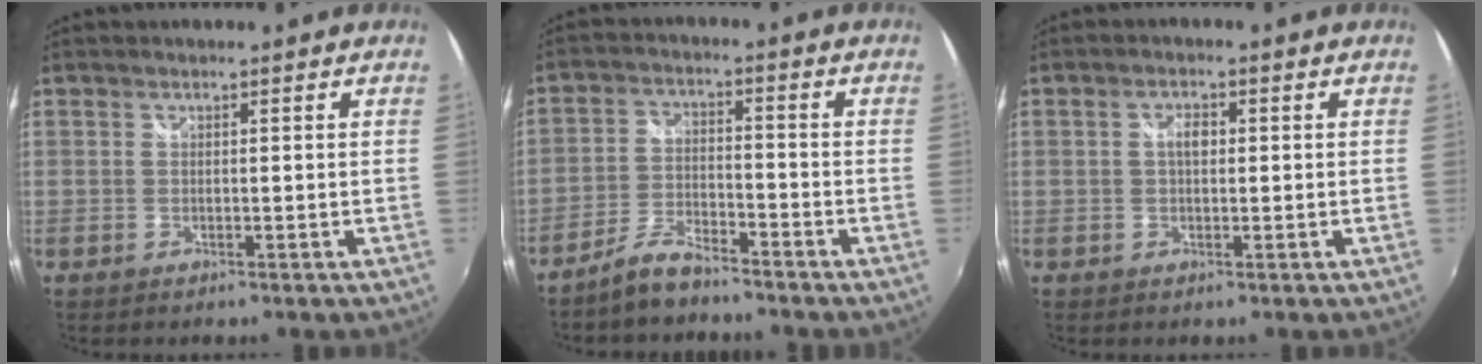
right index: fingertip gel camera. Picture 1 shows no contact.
{"total": 5.9, "force": [-5.2, 1.3, 2.5], "torque": [-0.065, 0.006, -0.099]}
{"total": 2.4, "force": [0.2, 1.3, 2.0], "torque": [-0.035, 0.006, 0.001]}